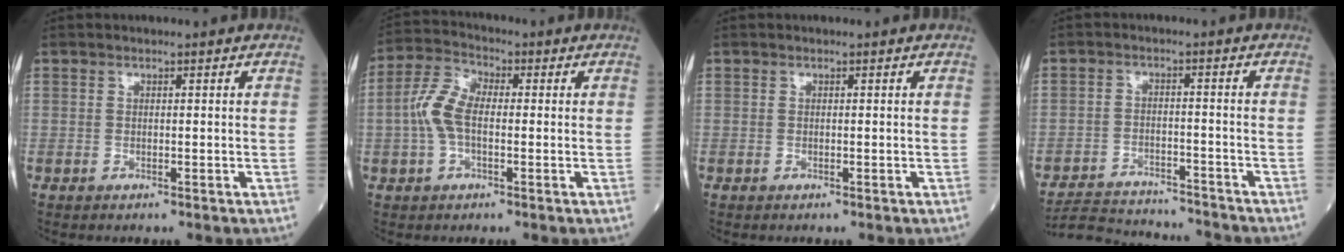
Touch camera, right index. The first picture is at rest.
{"total": 6.5, "force": [-0.4, 3.2, 5.7], "torque": [-0.138, 0.021, -0.015]}
{"total": 0.0}
{"total": 11.5, "force": [-11.2, 1.9, 1.8], "torque": [-0.036, 0.008, -0.168]}